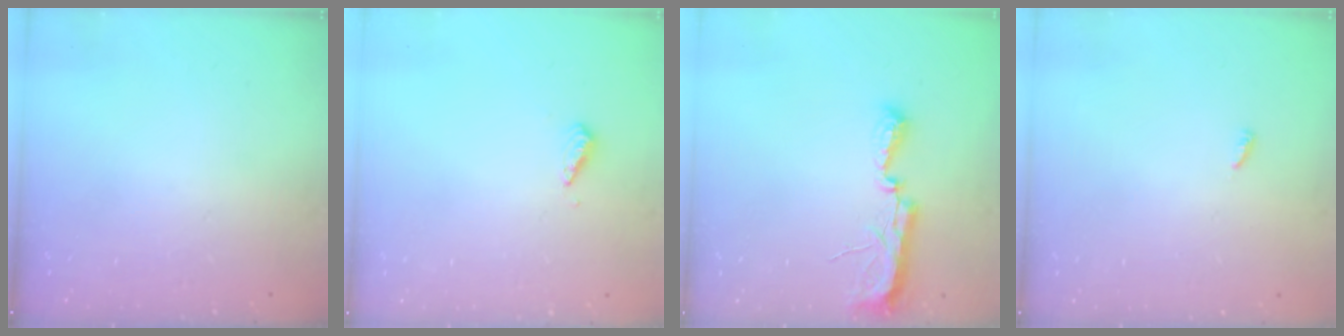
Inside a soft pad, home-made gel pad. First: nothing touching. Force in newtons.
{"total": 2.8, "press": 2.8, "slide": 0.7}
{"total": 9.8, "press": 8.8, "slide": 4.4}
{"total": 2.5, "press": 2.5, "slide": 0.2}